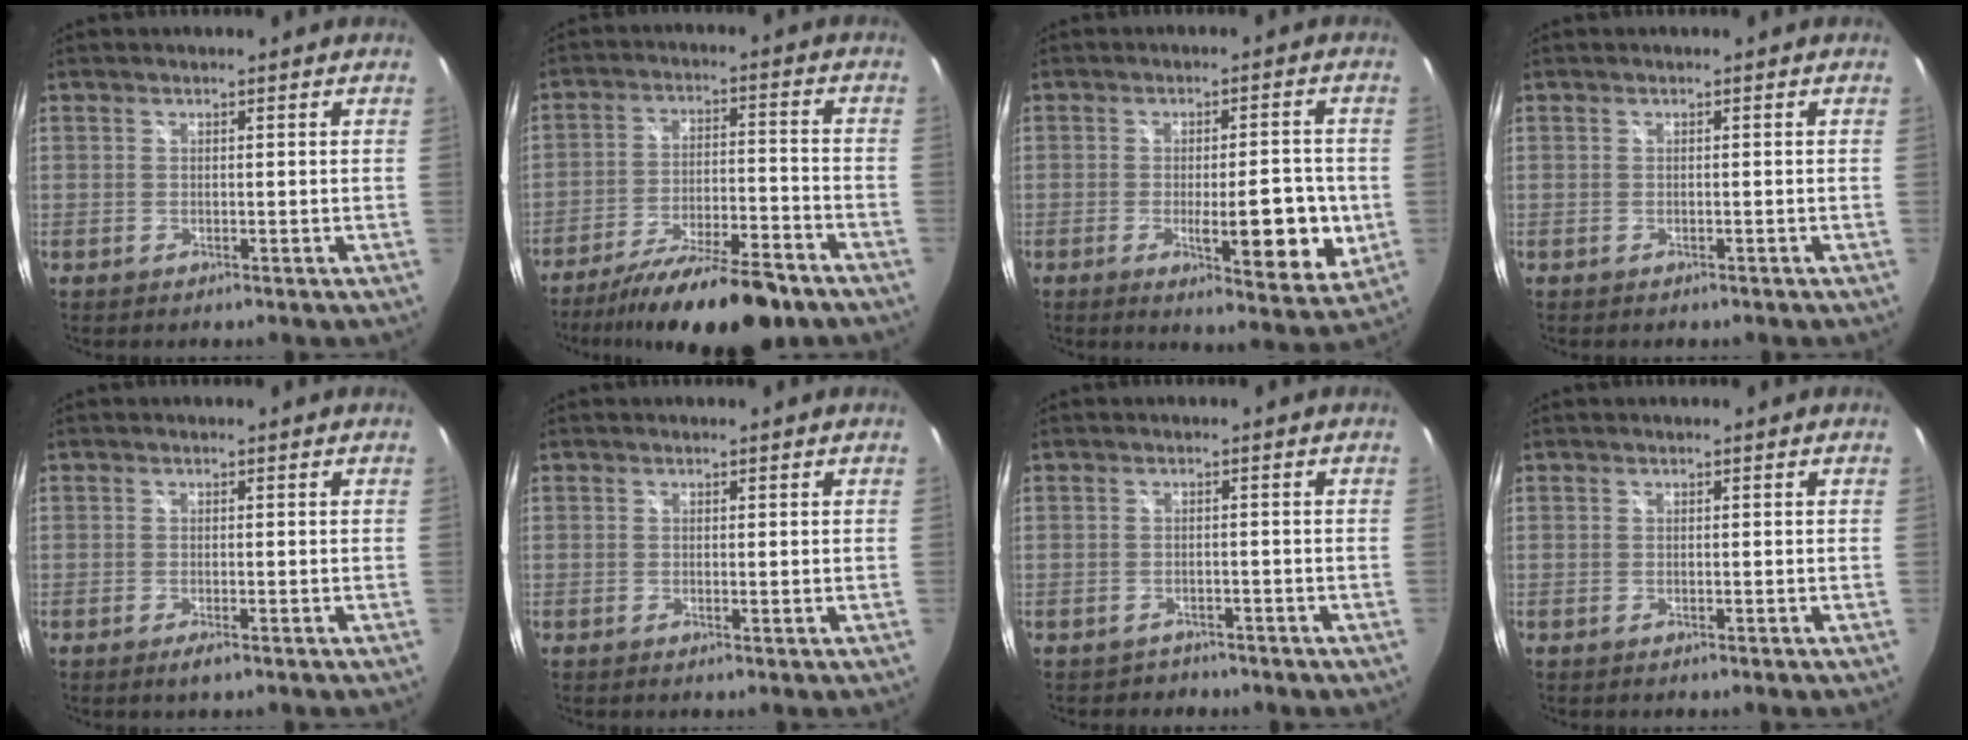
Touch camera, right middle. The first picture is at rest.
{"total": 17.7, "force": [-14.2, 3.7, 9.9], "torque": [-0.182, -0.027, -0.219]}
{"total": 11.2, "force": [-2.2, 2.8, 10.6], "torque": [-0.155, -0.021, -0.028]}
{"total": 0.8, "force": [-0.6, 0.4, 0.1], "torque": [-0.004, -0.001, -0.006]}
{"total": 1.7, "force": [-1.0, 0.3, 1.3], "torque": [-0.024, -0.008, -0.017]}
{"total": 0.5, "force": [0.2, -0.3, 0.4], "torque": [-0.006, -0.002, 0.002]}
{"total": 3.5, "force": [-2.7, 2.1, 0.3], "torque": [-0.009, -0.002, -0.034]}
{"total": 0.0}